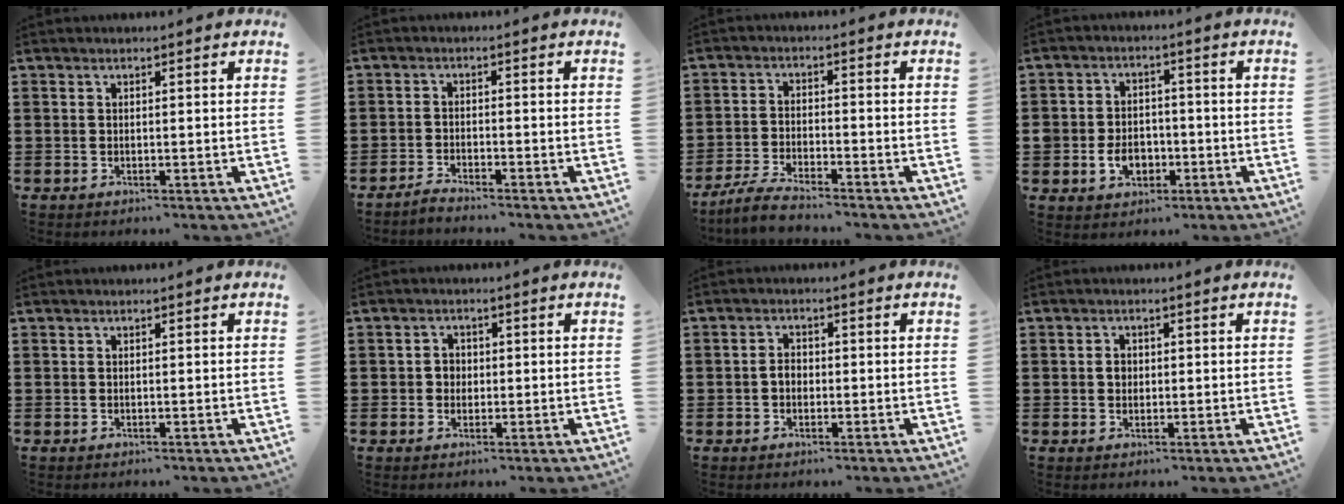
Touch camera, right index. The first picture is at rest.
{"total": 1.6, "force": [-1.6, -0.1, 0.1], "torque": [-0.005, 0.007, -0.033]}
{"total": 4.3, "force": [-4.1, 0.1, 1.4], "torque": [-0.039, -0.006, -0.083]}
{"total": 5.3, "force": [-1.6, 4.2, 2.7], "torque": [-0.055, 0.005, -0.032]}
{"total": 0.0}
{"total": 1.8, "force": [-0.2, 1.7, 0.7], "torque": [-0.018, 0.007, -0.006]}
{"total": 2.0, "force": [-0.4, 1.5, 1.3], "torque": [-0.028, 0.005, -0.010]}
{"total": 1.6, "force": [0.1, 1.3, 0.9], "torque": [-0.020, 0.007, 0.001]}